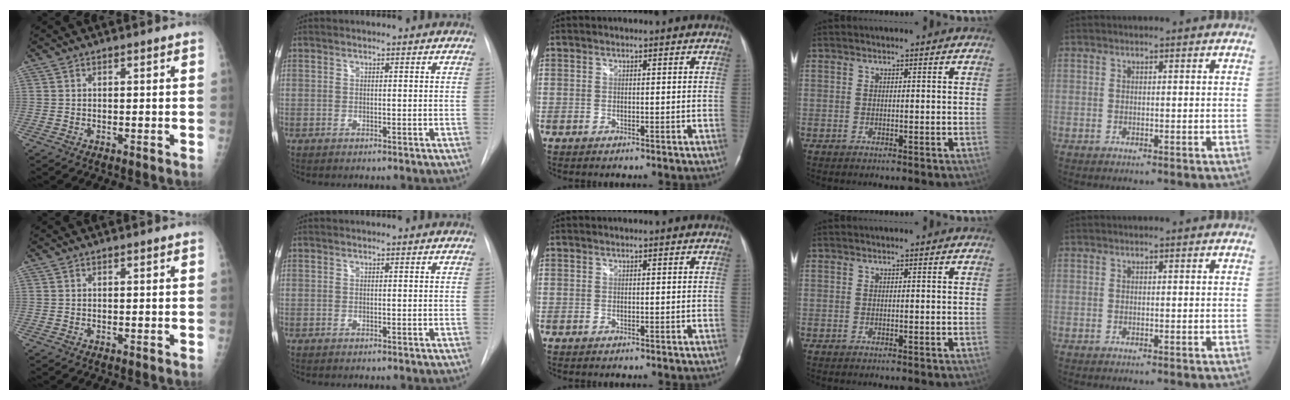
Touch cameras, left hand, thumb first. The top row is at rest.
{}